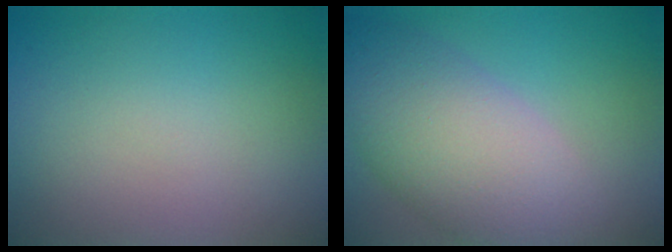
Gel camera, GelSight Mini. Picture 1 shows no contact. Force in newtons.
{"total": 8.6, "press": 8.6, "slide": 0.8}